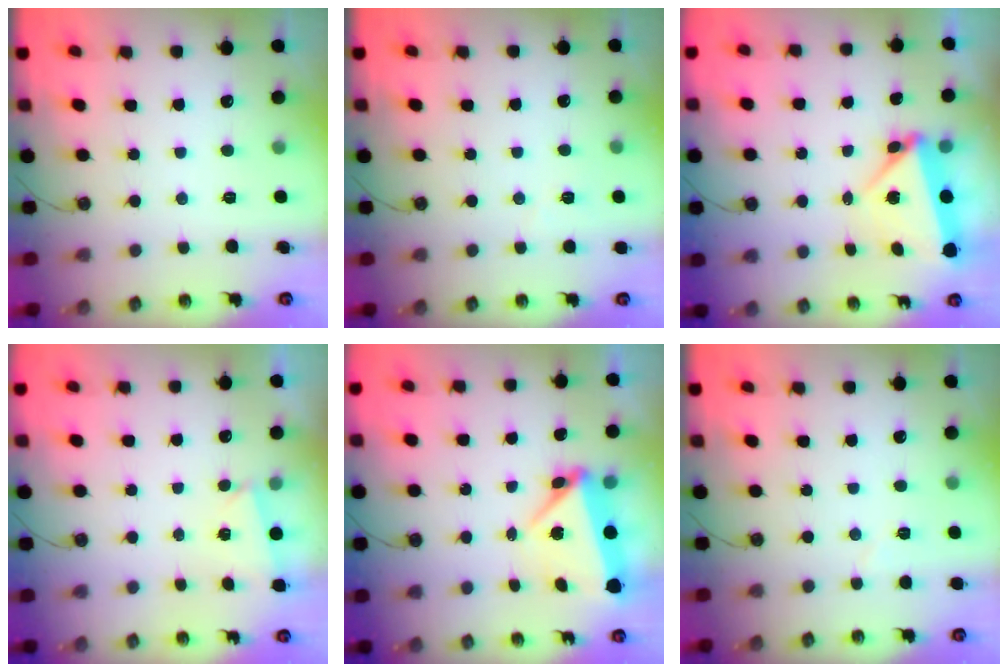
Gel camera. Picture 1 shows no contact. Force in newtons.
{"total": 4.1, "press": 3.7, "slide": 1.8}
{"total": 7.1, "press": 7.0, "slide": 0.7}
{"total": 1.0, "press": 0.9, "slide": 0.4}
{"total": 11.3, "press": 7.2, "slide": 8.7}
{"total": 4.1, "press": 3.6, "slide": 2.0}